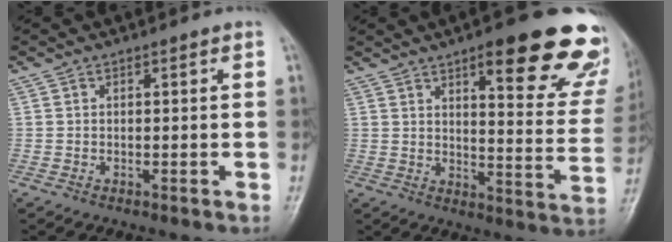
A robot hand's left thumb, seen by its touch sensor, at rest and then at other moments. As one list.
[{"total": 23.1, "force": [14.3, 6.4, 17.0], "torque": [-0.175, -0.060, 0.176]}]